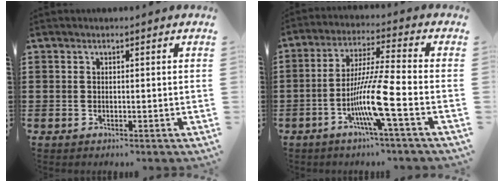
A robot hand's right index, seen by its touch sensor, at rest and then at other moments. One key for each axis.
{"total": 9.9, "fx": -4.1, "fy": -0.2, "fz": 9.0, "tx": -0.185, "ty": -0.014, "tz": -0.085}